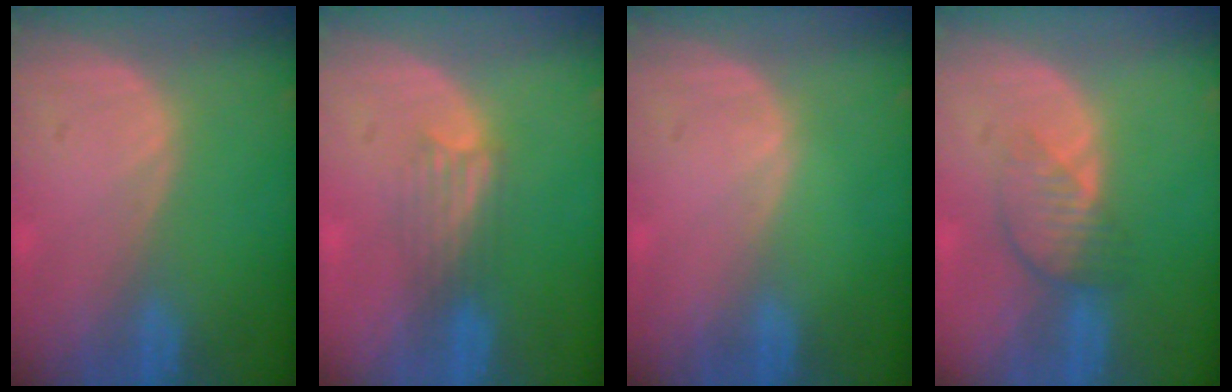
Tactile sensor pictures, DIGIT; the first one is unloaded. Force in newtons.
{"total": 3.3, "press": 2.9, "slide": 1.6}
{"total": 0.0}
{"total": 4.0, "press": 3.7, "slide": 1.6}